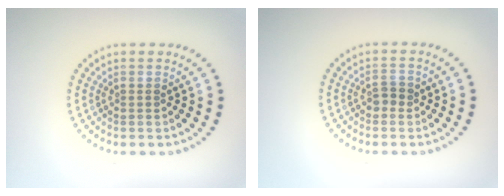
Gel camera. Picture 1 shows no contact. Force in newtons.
{"total": 1.1, "press": 1.1, "slide": 0.3}